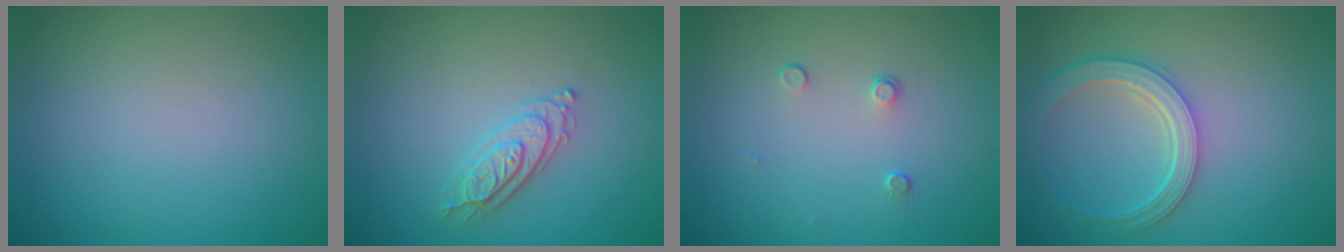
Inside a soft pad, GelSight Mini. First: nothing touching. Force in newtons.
{"total": 2.4, "press": 2.3, "slide": 0.5}
{"total": 0.9, "press": 0.6, "slide": 0.6}
{"total": 4.6, "press": 3.7, "slide": 2.8}